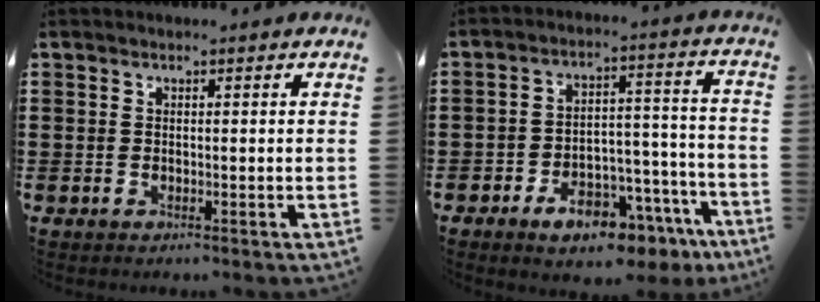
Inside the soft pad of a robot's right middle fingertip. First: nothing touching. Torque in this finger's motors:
{"motor_torque": [1.42, -0.72, 0.30, 0.10]}